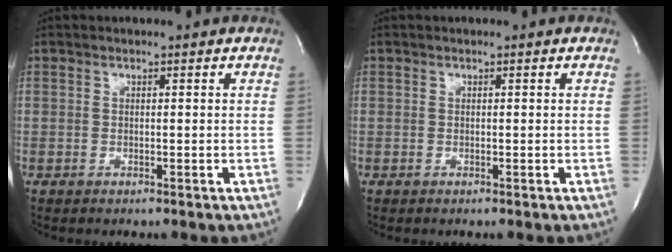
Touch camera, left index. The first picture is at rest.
{"total": 0.0}